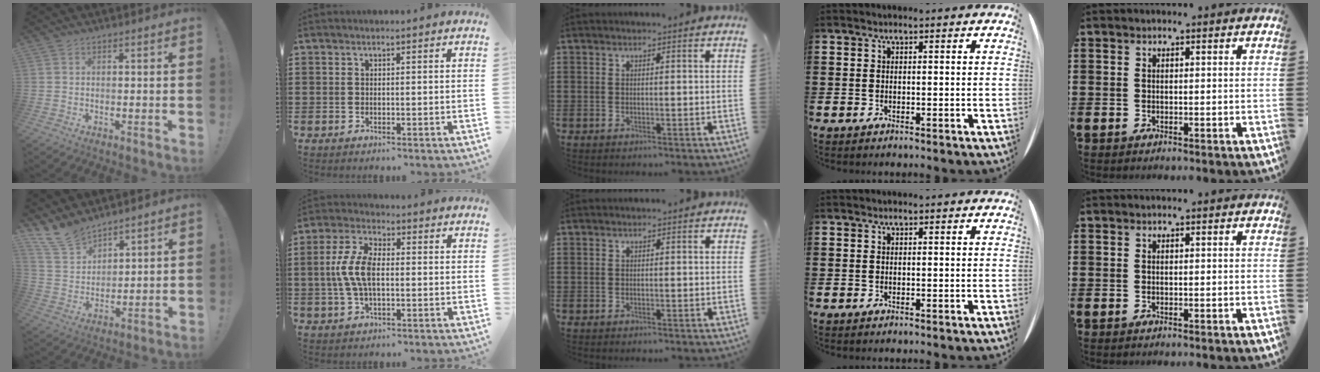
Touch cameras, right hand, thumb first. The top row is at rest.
{"thumb": {"total": 10.5, "force": [9.2, 4.4, 2.4], "torque": [-0.056, -0.066, 0.181]}, "index": {"total": 7.3, "force": [-0.3, 3.4, 6.5], "torque": [-0.154, -0.002, -0.015]}}